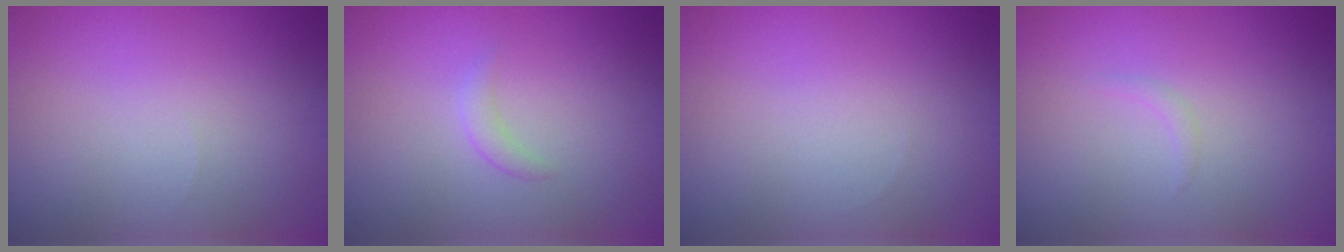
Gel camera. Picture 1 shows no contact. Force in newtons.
{"total": 1.2, "press": 1.1, "slide": 0.0}
{"total": 0.0}
{"total": 0.7, "press": 0.6, "slide": 0.1}